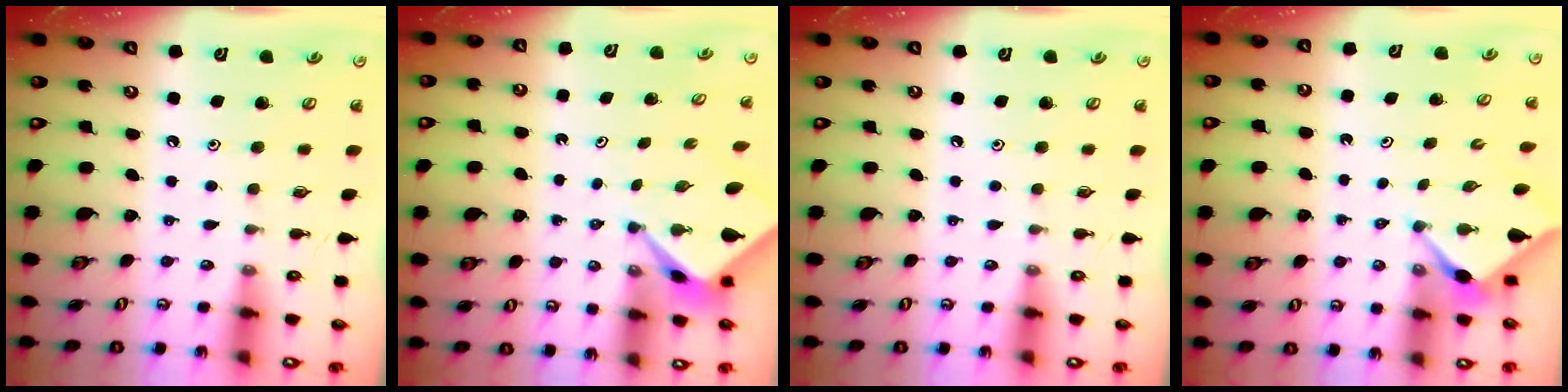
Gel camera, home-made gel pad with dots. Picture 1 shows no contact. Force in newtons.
{"total": 2.3, "press": 2.3, "slide": 0.3}
{"total": 0.0}
{"total": 3.0, "press": 2.9, "slide": 0.4}